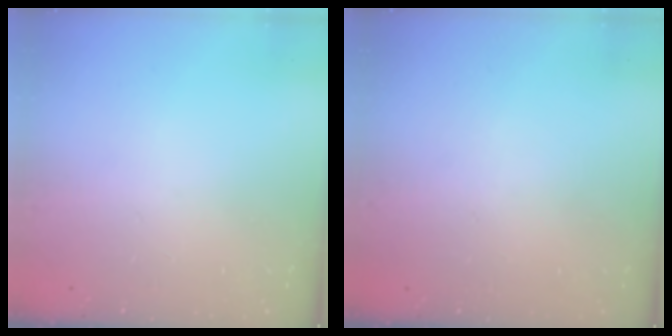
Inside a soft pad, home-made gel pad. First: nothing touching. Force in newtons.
{"total": 1.4, "press": 1.4, "slide": 0.1}